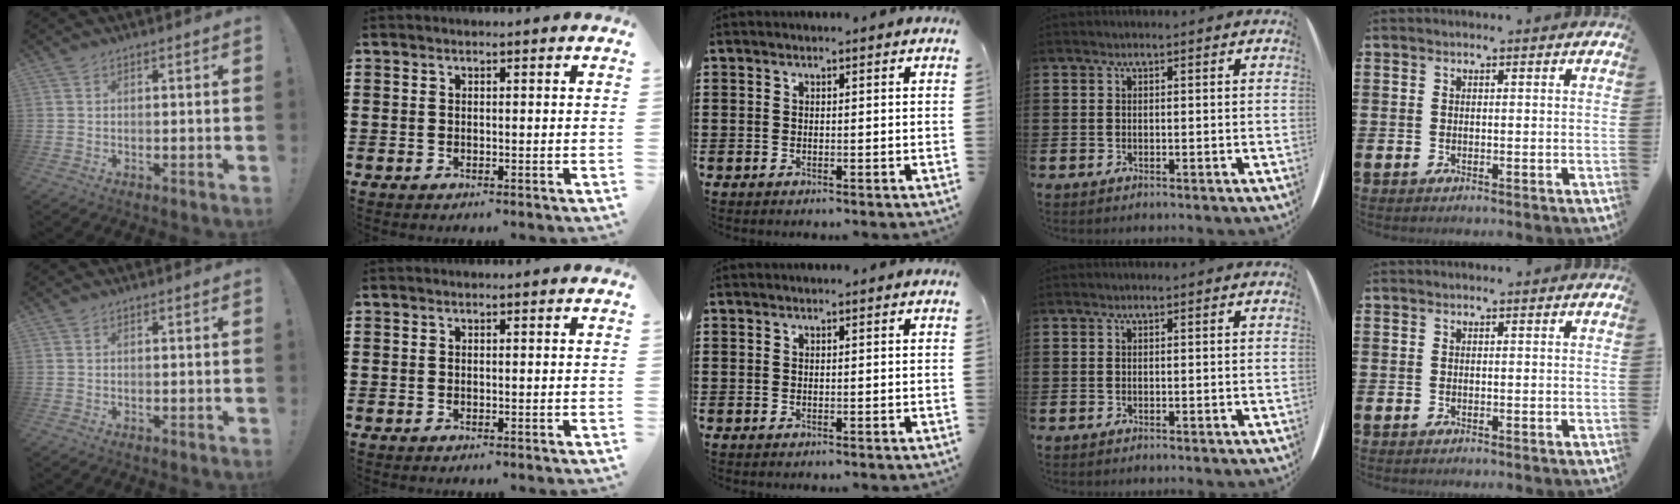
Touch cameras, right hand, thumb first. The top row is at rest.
{}